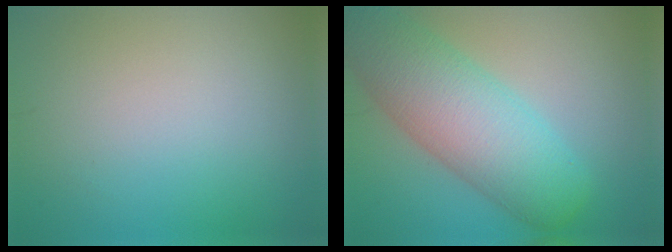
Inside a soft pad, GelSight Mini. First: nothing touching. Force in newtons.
{"total": 9.5, "press": 9.5, "slide": 0.3}